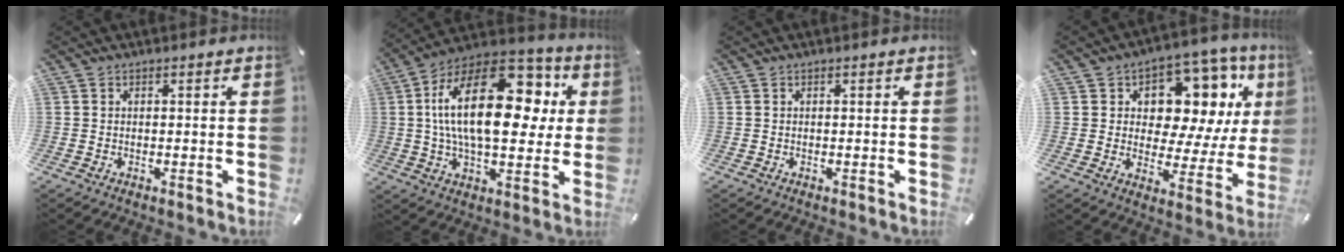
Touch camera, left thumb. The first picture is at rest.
{"total": 25.8, "force": [5.8, 13.6, 21.1], "torque": [-0.387, -0.018, 0.091]}
{"total": 0.0}
{"total": 13.4, "force": [6.7, 8.8, 7.5], "torque": [-0.098, -0.058, 0.117]}